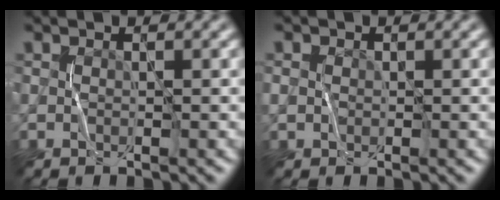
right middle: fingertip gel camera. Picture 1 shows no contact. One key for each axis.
{"total": 0.7, "fx": 0.1, "fy": 0.6, "fz": 0.1, "tx": -0.003, "ty": 0.000, "tz": 0.002}